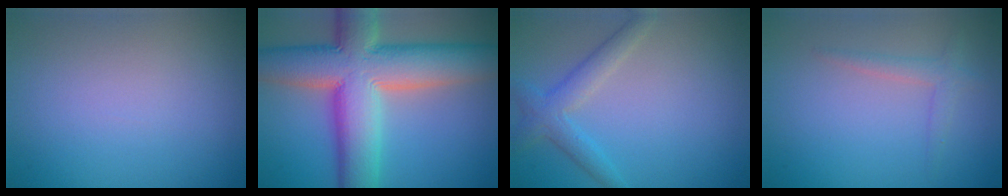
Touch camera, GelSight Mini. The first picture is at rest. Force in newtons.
{"total": 13.4, "press": 13.3, "slide": 1.3}
{"total": 2.8, "press": 2.8, "slide": 0.1}
{"total": 1.6, "press": 1.5, "slide": 0.1}